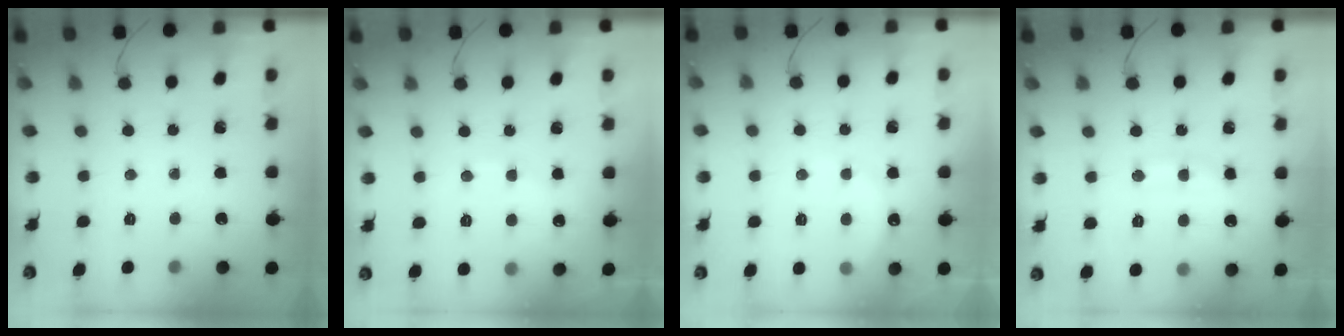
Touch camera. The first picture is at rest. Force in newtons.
{"total": 7.3, "press": 7.2, "slide": 1.4}
{"total": 6.4, "press": 6.3, "slide": 1.2}
{"total": 10.5, "press": 10.5, "slide": 0.9}